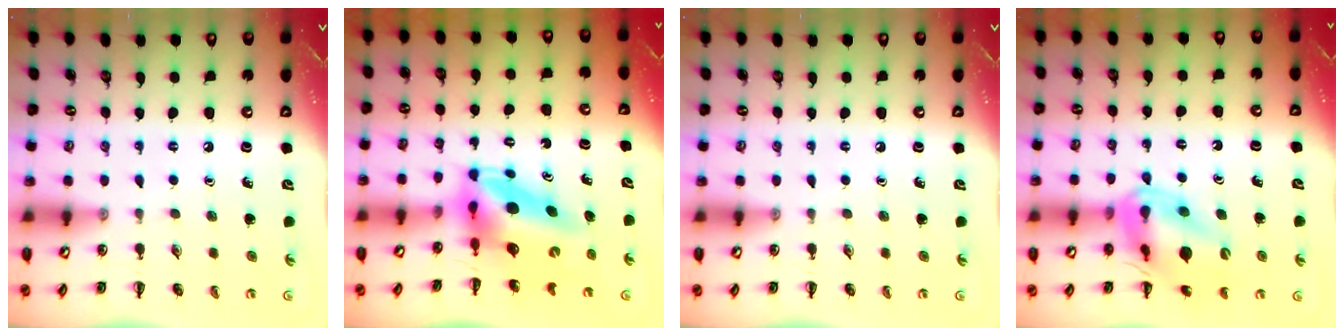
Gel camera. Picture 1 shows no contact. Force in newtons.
{"total": 7.5, "press": 7.2, "slide": 2.0}
{"total": 0.0}
{"total": 16.0, "press": 15.7, "slide": 3.3}